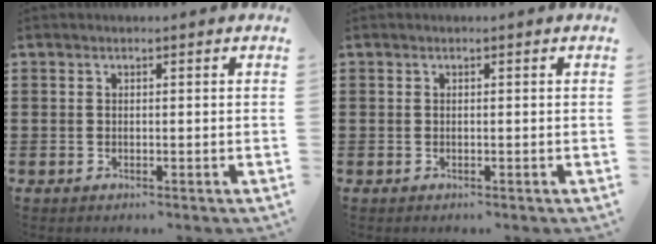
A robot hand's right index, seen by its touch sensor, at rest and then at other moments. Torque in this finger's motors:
{"motor_torque": [0.59, 0.54, 0.00, 0.00]}